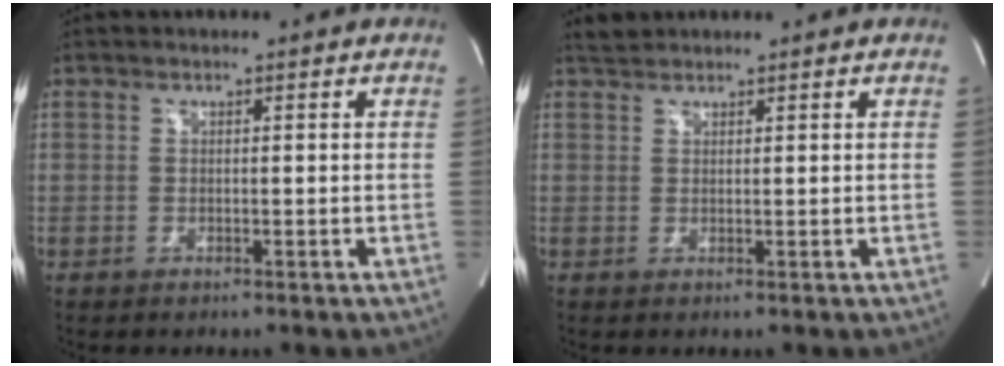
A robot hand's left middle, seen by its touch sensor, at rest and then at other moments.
{"total": 1.6, "force": [1.6, 0.3, 0.0], "torque": [-0.010, 0.010, 0.032]}